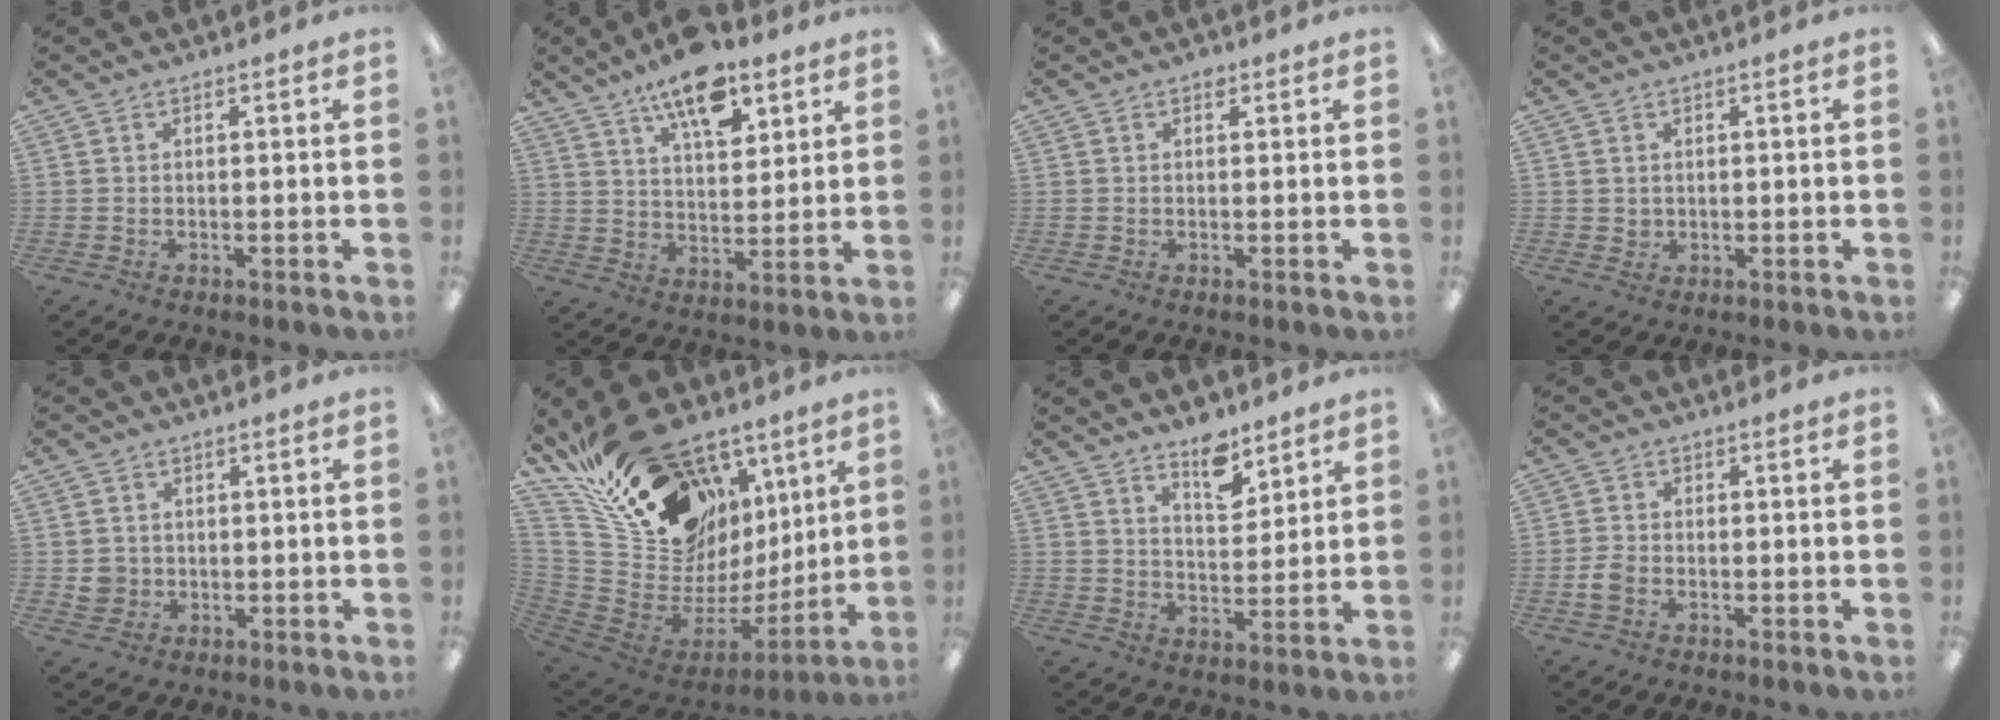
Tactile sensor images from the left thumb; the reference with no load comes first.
{"total": 13.3, "force": [8.9, 5.9, 7.9], "torque": [-0.116, -0.042, 0.152]}
{"total": 1.1, "force": [0.6, 0.7, 0.5], "torque": [-0.003, -0.001, 0.009]}
{"total": 1.7, "force": [0.8, 1.5, 0.0], "torque": [-0.002, 0.002, 0.015]}
{"total": 3.8, "force": [0.1, 3.7, 0.6], "torque": [-0.008, 0.006, 0.003]}
{"total": 26.7, "force": [17.8, 15.0, 13.0], "torque": [-0.240, -0.119, 0.349]}
{"total": 8.3, "force": [6.6, 3.5, 3.6], "torque": [-0.034, -0.048, 0.113]}
{"total": 3.0, "force": [-1.1, 2.2, 1.7], "torque": [-0.035, 0.004, -0.022]}